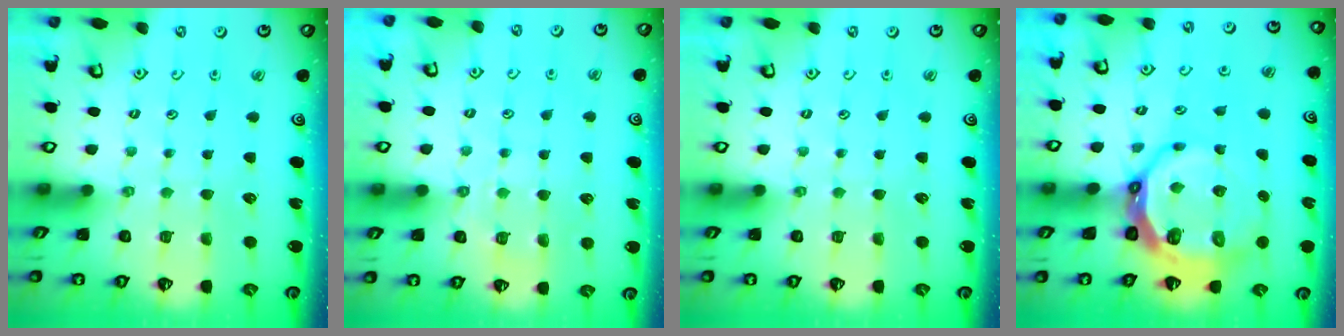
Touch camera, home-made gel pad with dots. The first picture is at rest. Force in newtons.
{"total": 6.1, "press": 6.1, "slide": 0.9}
{"total": 0.0}
{"total": 14.0, "press": 13.2, "slide": 4.7}